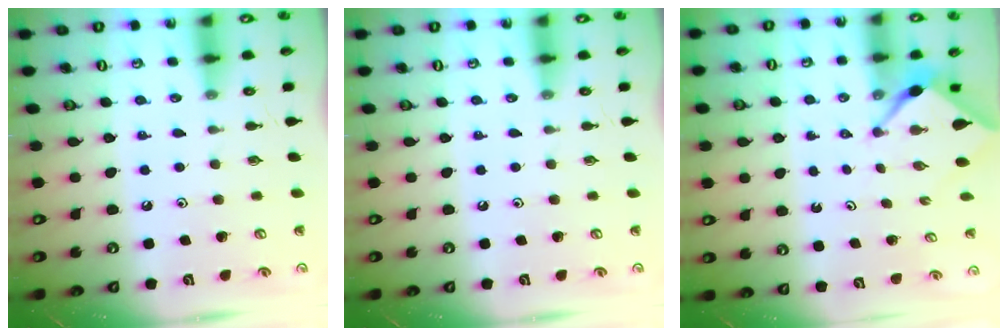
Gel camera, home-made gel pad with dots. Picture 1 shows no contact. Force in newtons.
{"total": 0.0}
{"total": 2.3, "press": 2.3, "slide": 0.3}